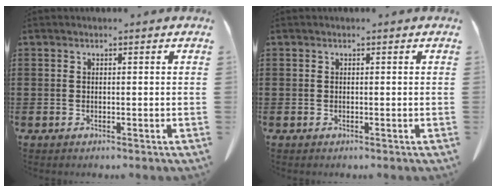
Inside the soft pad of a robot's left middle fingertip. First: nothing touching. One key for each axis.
{"total": 0.0}